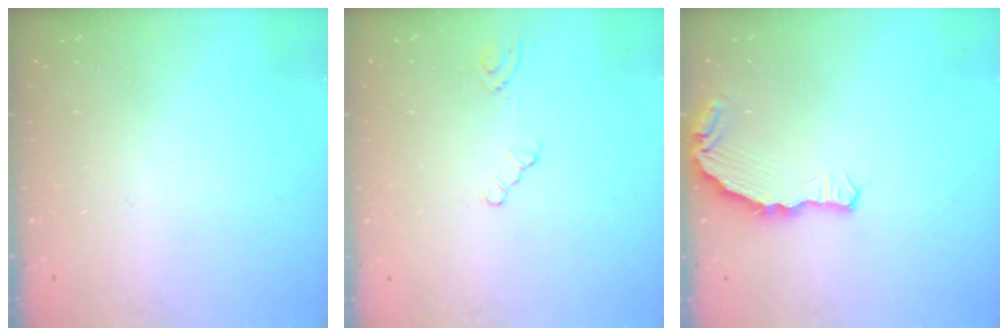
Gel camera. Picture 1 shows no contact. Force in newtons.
{"total": 2.1, "press": 2.1, "slide": 0.3}
{"total": 7.3, "press": 5.5, "slide": 4.7}